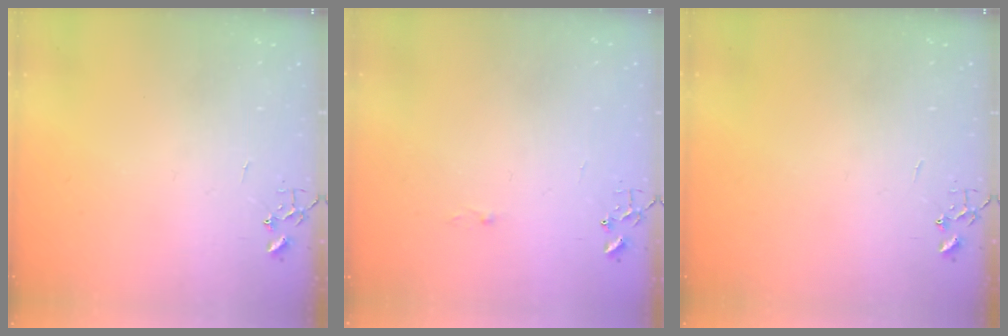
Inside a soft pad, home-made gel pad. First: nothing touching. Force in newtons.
{"total": 2.6, "press": 2.6, "slide": 0.4}
{"total": 0.0}